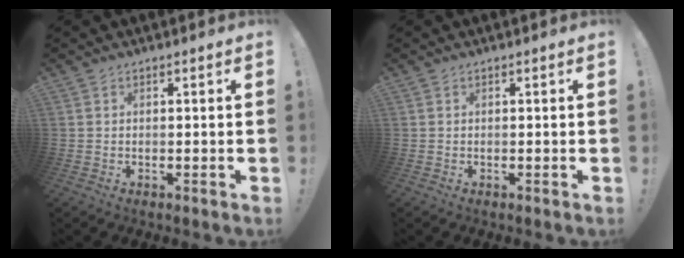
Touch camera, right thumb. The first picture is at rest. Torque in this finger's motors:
{"motor_torque": [0.00, 0.00, -0.01, 0.00, 0.00]}